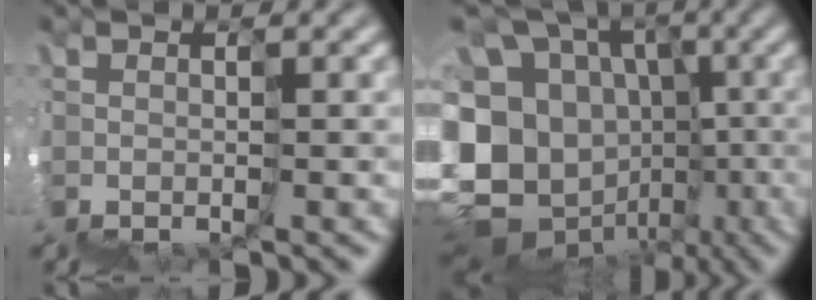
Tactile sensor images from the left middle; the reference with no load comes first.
{"total": 12.2, "force": [-2.2, 11.3, 4.0], "torque": [-0.111, 0.027, -0.027]}